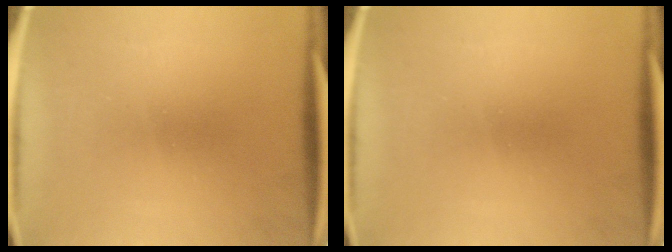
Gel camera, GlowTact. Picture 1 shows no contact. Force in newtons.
{"total": 0.0}